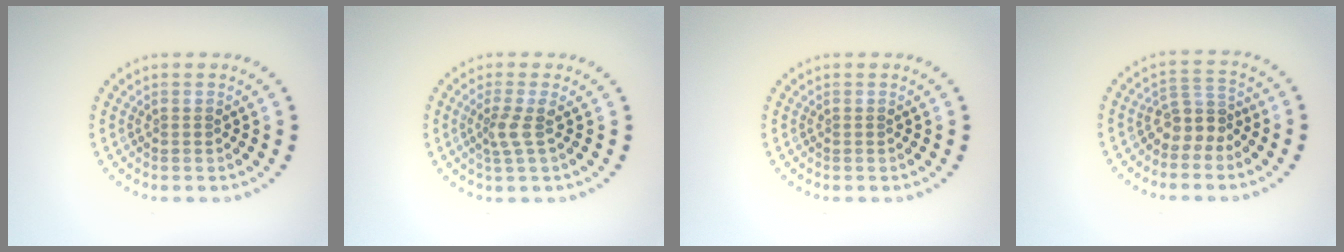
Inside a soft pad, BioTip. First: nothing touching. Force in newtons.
{"total": 2.0, "press": 1.4, "slide": 1.4}
{"total": 0.0}
{"total": 2.8, "press": 2.1, "slide": 1.9}